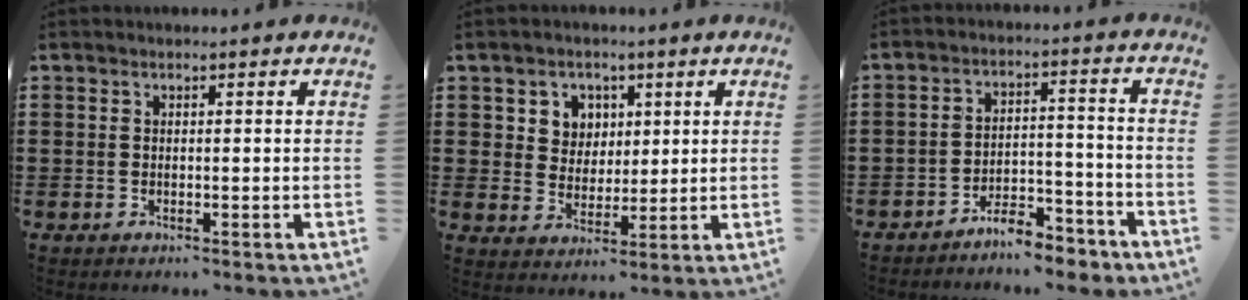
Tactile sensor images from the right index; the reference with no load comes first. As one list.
[{"total": 4.5, "force": [1.8, 4.1, 0.6], "torque": [-0.026, 0.012, 0.029]}, {"total": 6.3, "force": [-5.9, 1.2, 1.7], "torque": [-0.023, 0.018, -0.113]}]